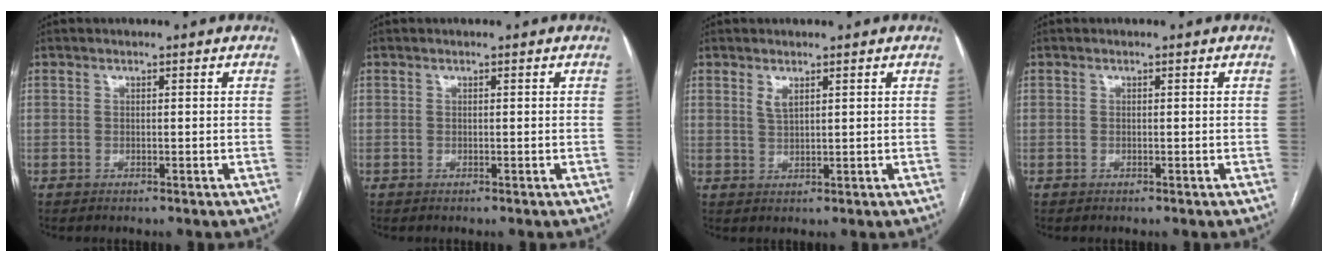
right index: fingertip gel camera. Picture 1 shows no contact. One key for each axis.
{"total": 0.0}
{"total": 1.9, "fx": 1.1, "fy": 0.5, "fz": 1.4, "tx": -0.030, "ty": -0.004, "tz": 0.026}
{"total": 0.0}